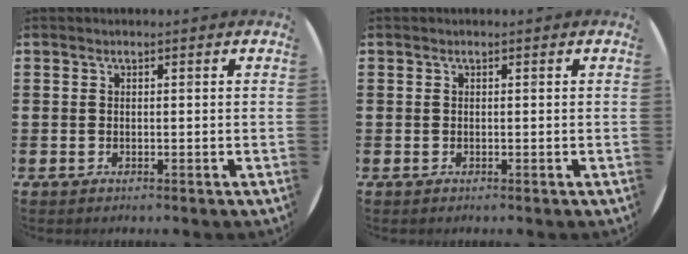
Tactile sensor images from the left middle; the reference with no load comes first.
{"total": 0.0}